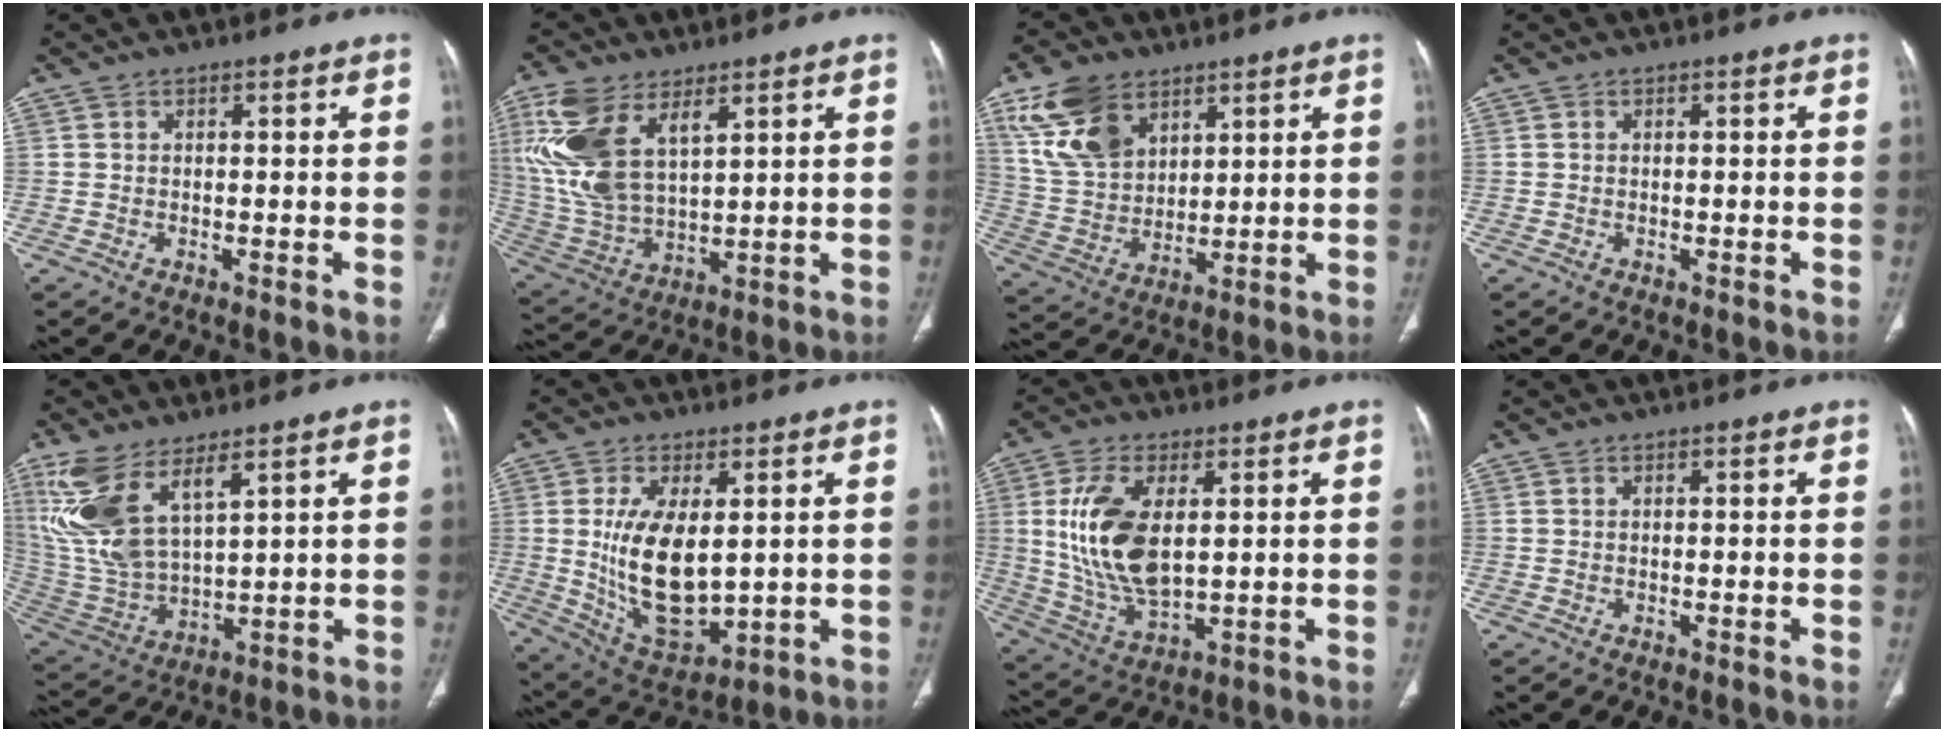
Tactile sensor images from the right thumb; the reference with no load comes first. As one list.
[{"total": 16.5, "force": [7.2, 8.5, 12.2], "torque": [-0.263, -0.017, 0.156]}, {"total": 13.7, "force": [7.5, 8.6, 7.6], "torque": [-0.133, -0.023, 0.161]}, {"total": 0.0}, {"total": 14.7, "force": [8.1, 5.9, 10.7], "torque": [-0.231, -0.031, 0.184]}, {"total": 15.5, "force": [1.3, 7.8, 13.3], "torque": [-0.228, -0.022, 0.046]}, {"total": 15.2, "force": [2.7, 7.8, 12.8], "torque": [-0.258, -0.017, 0.064]}, {"total": 0.0}]